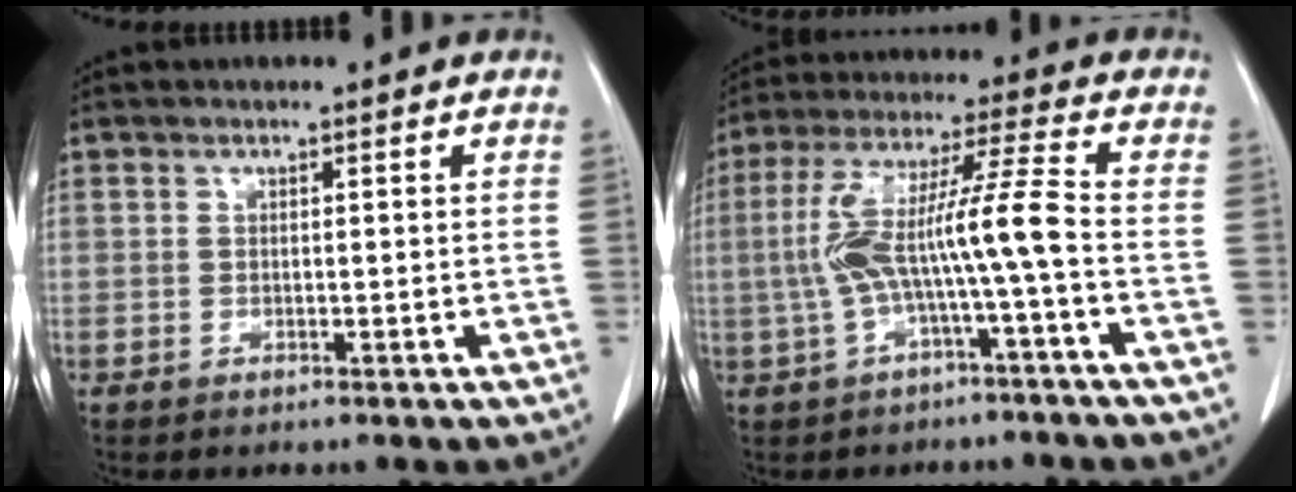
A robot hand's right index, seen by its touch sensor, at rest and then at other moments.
{"total": 10.3, "force": [-1.9, -0.7, 10.1], "torque": [-0.199, 0.034, -0.034]}